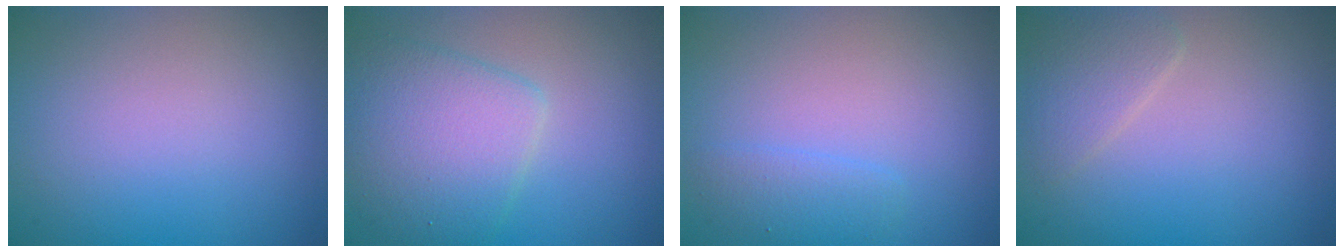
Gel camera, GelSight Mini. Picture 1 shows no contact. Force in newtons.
{"total": 5.3, "press": 5.3, "slide": 0.2}
{"total": 1.6, "press": 1.6, "slide": 0.1}
{"total": 2.0, "press": 2.0, "slide": 0.1}